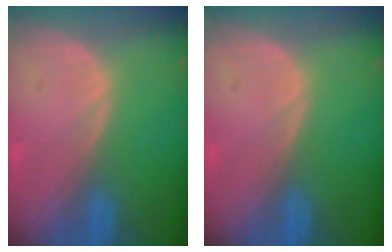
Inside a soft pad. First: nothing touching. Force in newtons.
{"total": 0.0}